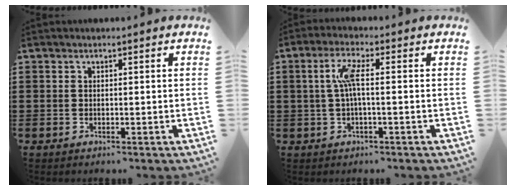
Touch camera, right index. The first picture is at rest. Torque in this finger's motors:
{"motor_torque": [0.80, -0.17, 0.20, 0.08]}